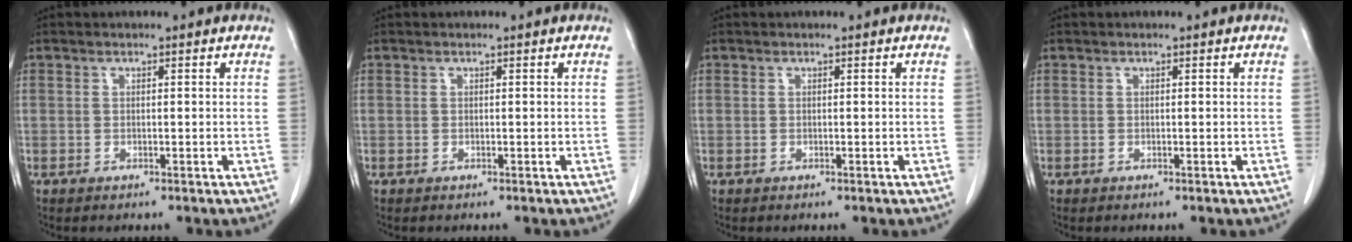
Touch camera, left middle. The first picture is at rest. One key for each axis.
{"total": 0.0}
{"total": 0.0}
{"total": 0.0}